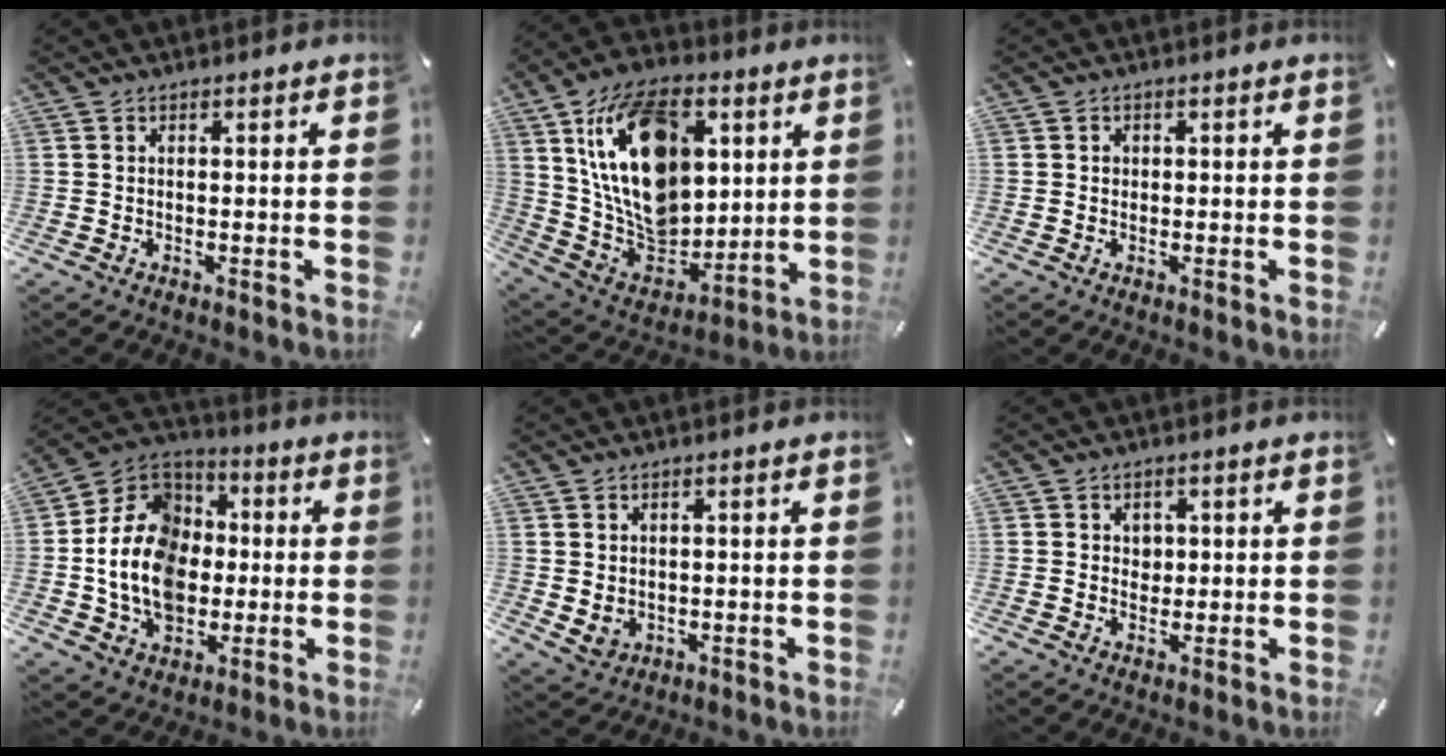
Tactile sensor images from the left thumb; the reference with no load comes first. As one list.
[{"total": 23.3, "force": [7.0, 15.9, 15.5], "torque": [-0.295, -0.025, 0.123]}, {"total": 0.8, "force": [0.0, 0.7, 0.2], "torque": [-0.005, 0.004, -0.001]}, {"total": 16.9, "force": [-2.0, 13.7, 9.7], "torque": [-0.230, 0.018, -0.037]}, {"total": 2.9, "force": [0.9, 2.7, 0.8], "torque": [-0.017, -0.007, 0.016]}, {"total": 2.6, "force": [0.5, 2.4, 0.7], "torque": [-0.003, -0.001, 0.003]}]